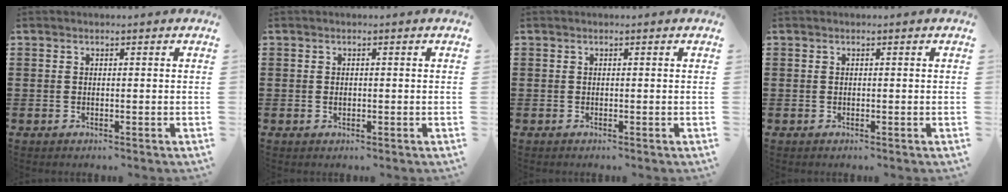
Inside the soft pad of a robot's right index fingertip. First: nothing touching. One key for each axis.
{"total": 0.6, "fx": 0.0, "fy": 0.4, "fz": 0.5, "tx": -0.011, "ty": 0.002, "tz": -0.001}
{"total": 0.0}
{"total": 0.0}